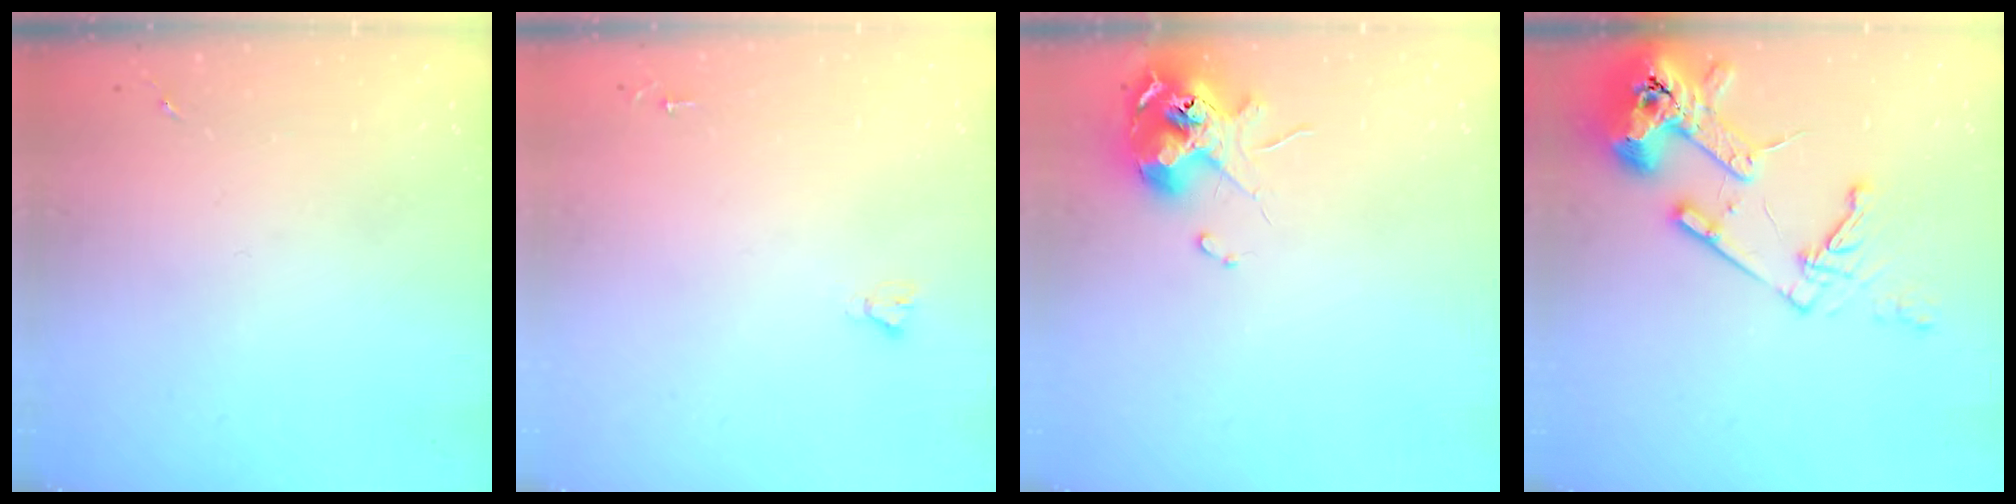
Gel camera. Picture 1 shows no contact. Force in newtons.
{"total": 1.8, "press": 1.8, "slide": 0.1}
{"total": 11.3, "press": 11.2, "slide": 1.5}
{"total": 16.7, "press": 16.5, "slide": 2.2}